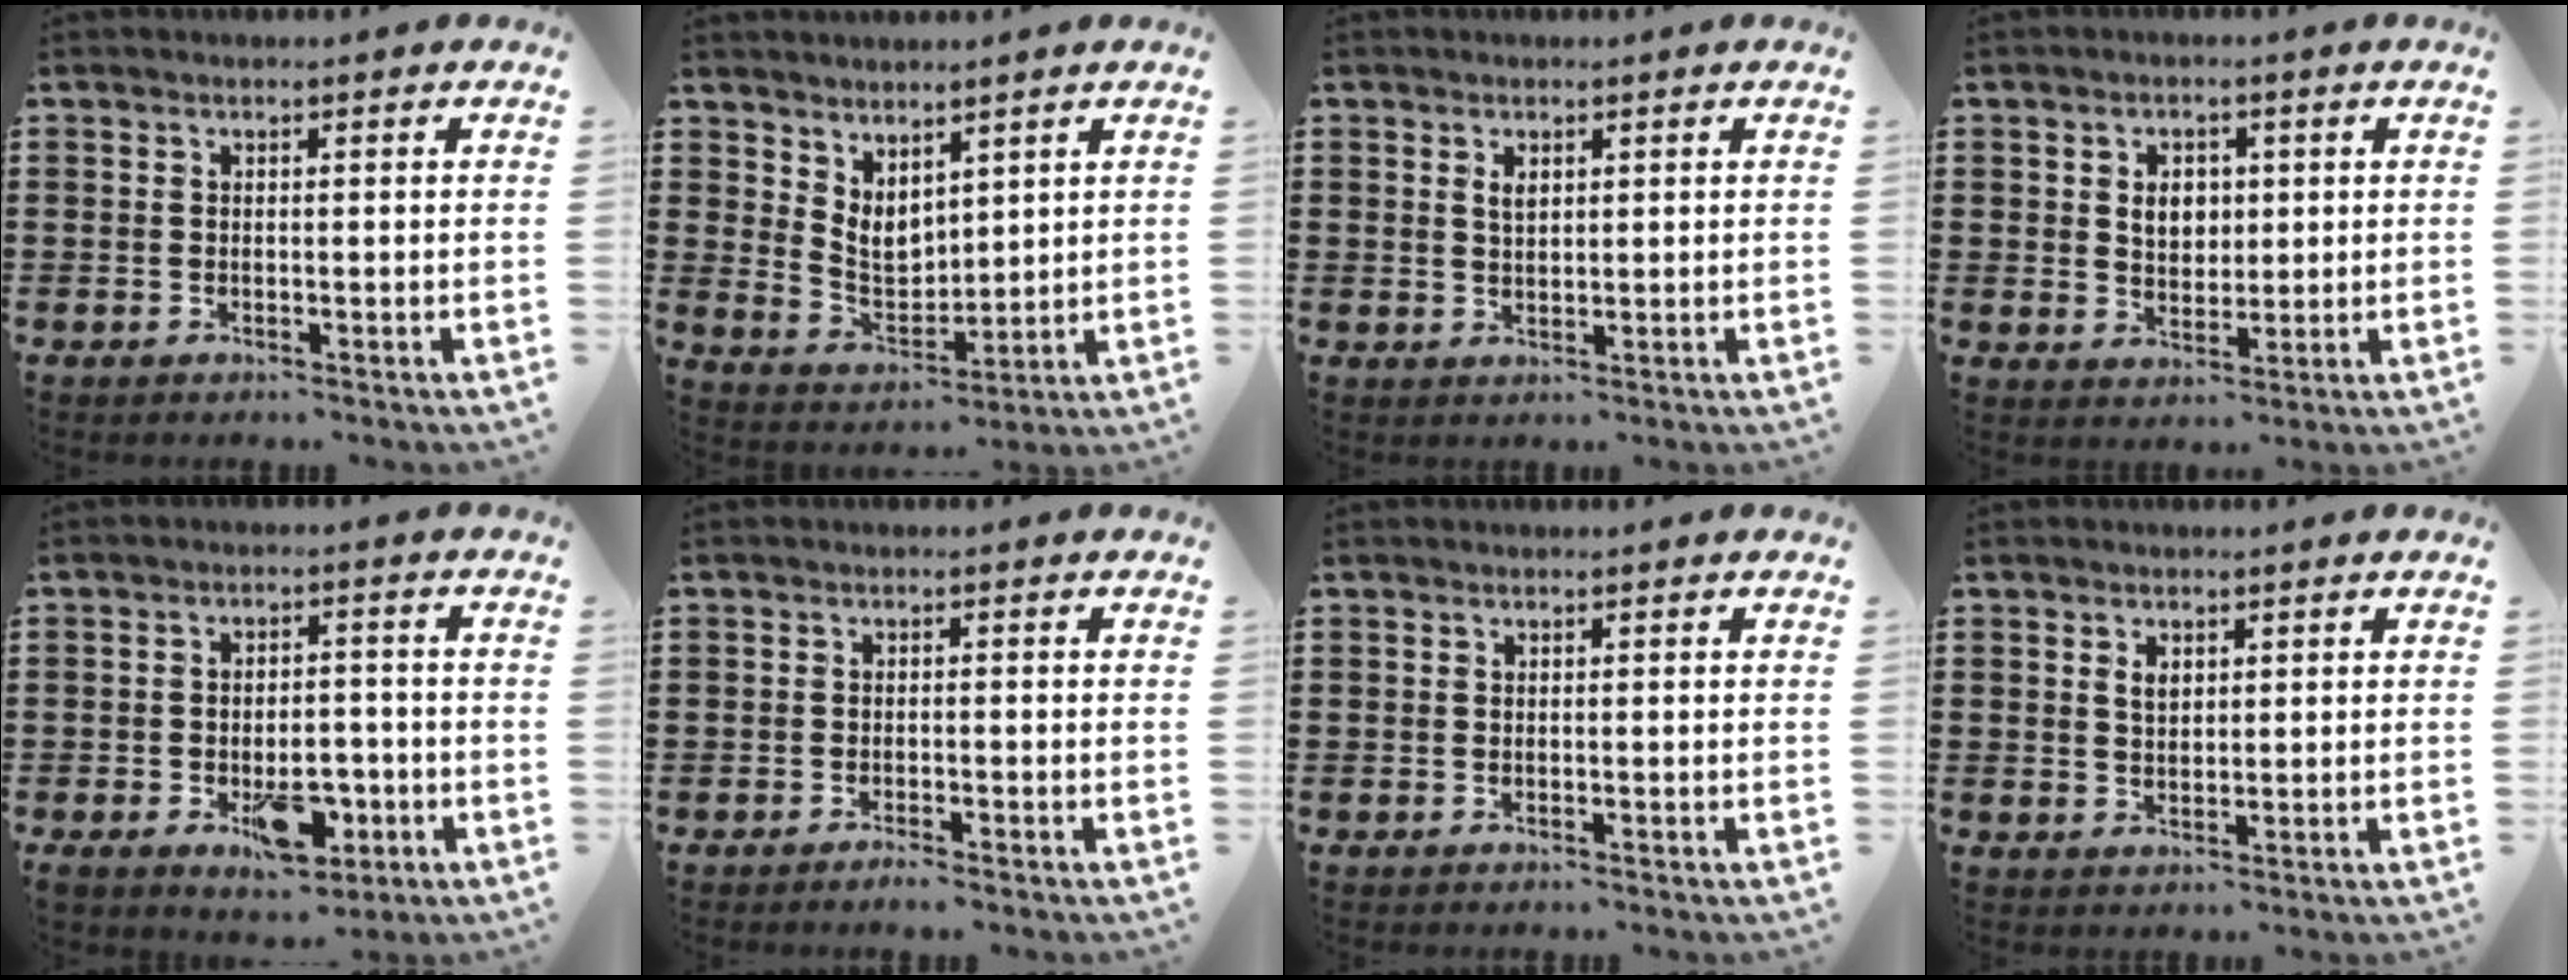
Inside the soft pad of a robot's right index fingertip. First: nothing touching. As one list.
[{"total": 4.8, "force": [3.1, 3.0, 2.2], "torque": [-0.056, -0.006, 0.060]}, {"total": 1.7, "force": [0.8, 0.9, 1.2], "torque": [-0.026, 0.004, 0.015]}, {"total": 4.0, "force": [0.7, 3.0, 2.6], "torque": [-0.044, 0.006, 0.007]}, {"total": 8.3, "force": [-3.3, 4.3, 6.3], "torque": [-0.080, 0.007, -0.051]}, {"total": 1.5, "force": [-1.4, -0.2, 0.4], "torque": [-0.009, -0.003, -0.026]}, {"total": 0.0}, {"total": 1.9, "force": [0.9, 1.1, 1.3], "torque": [-0.028, 0.005, 0.016]}]